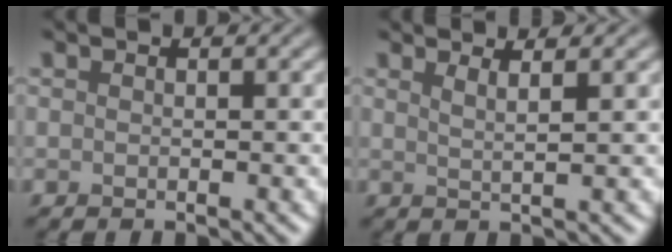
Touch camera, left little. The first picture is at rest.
{"total": 1.9, "force": [1.2, 0.6, 1.5], "torque": [-0.015, 0.004, 0.010]}